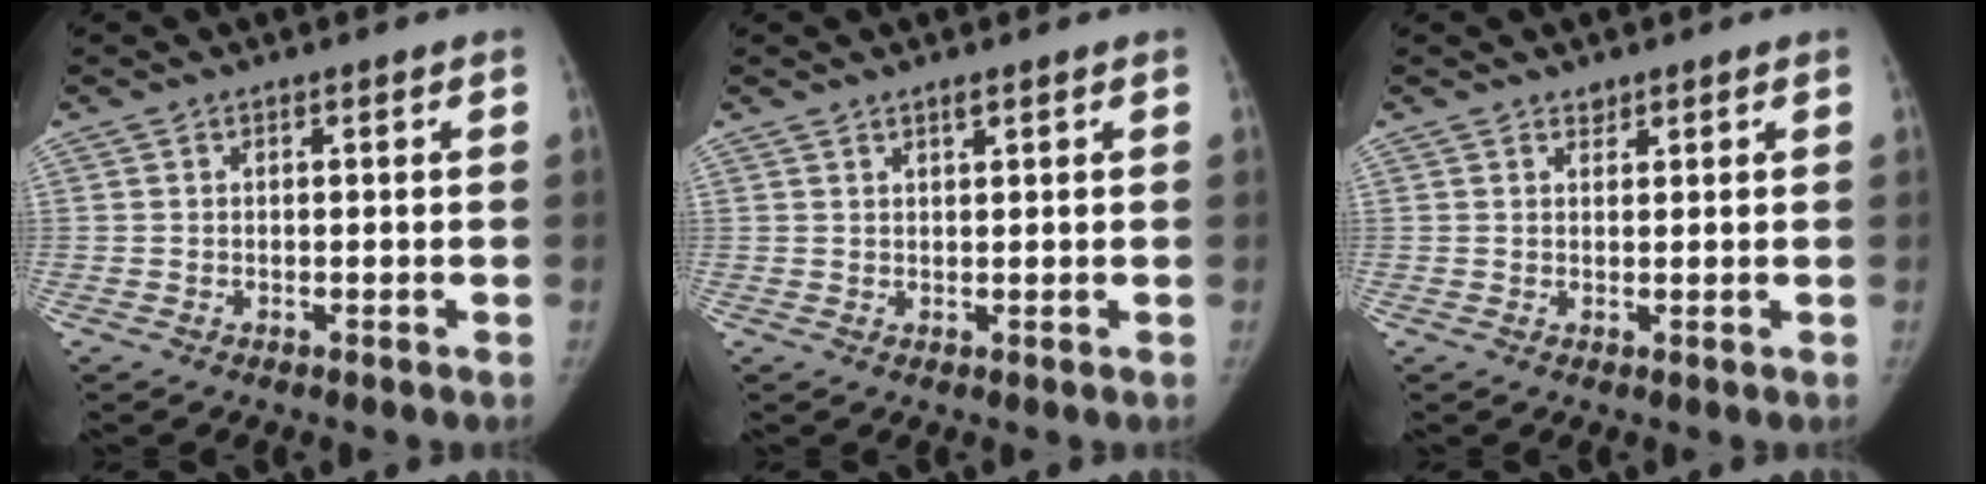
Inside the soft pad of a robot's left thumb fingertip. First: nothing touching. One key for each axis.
{"total": 1.2, "fx": 1.0, "fy": 0.3, "fz": 0.7, "tx": -0.010, "ty": -0.006, "tz": 0.018}
{"total": 1.2, "fx": 1.0, "fy": 0.6, "fz": 0.2, "tx": 0.007, "ty": -0.008, "tz": 0.013}